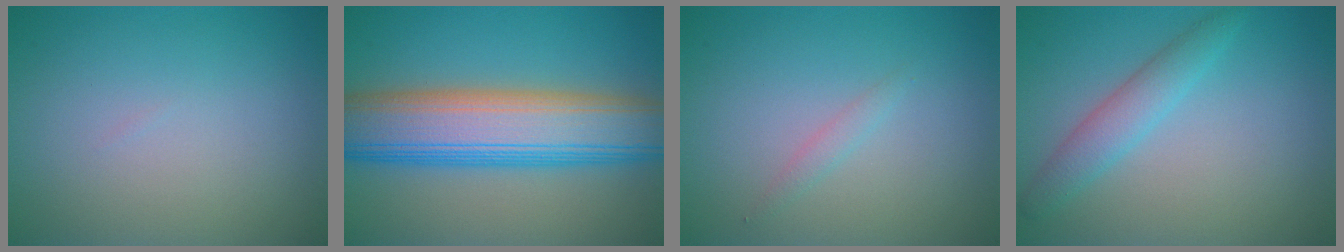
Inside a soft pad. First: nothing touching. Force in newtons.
{"total": 10.9, "press": 10.9, "slide": 0.2}
{"total": 0.9, "press": 0.9, "slide": 0.1}
{"total": 2.7, "press": 2.7, "slide": 0.1}